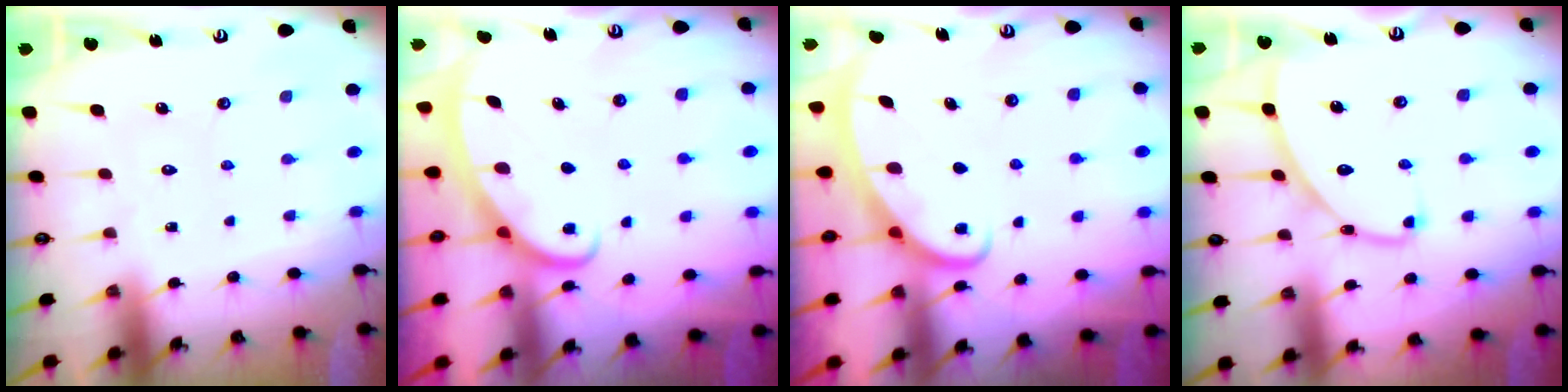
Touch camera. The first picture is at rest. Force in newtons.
{"total": 2.6, "press": 2.5, "slide": 0.4}
{"total": 2.7, "press": 2.7, "slide": 0.4}
{"total": 8.0, "press": 8.0, "slide": 0.5}